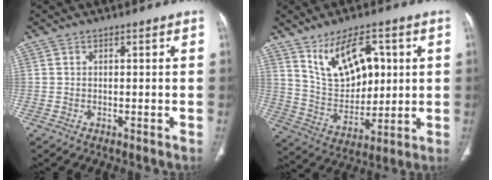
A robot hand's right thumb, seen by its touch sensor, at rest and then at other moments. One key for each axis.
{"total": 14.4, "fx": 5.5, "fy": 8.2, "fz": 10.5, "tx": -0.146, "ty": -0.024, "tz": 0.119}